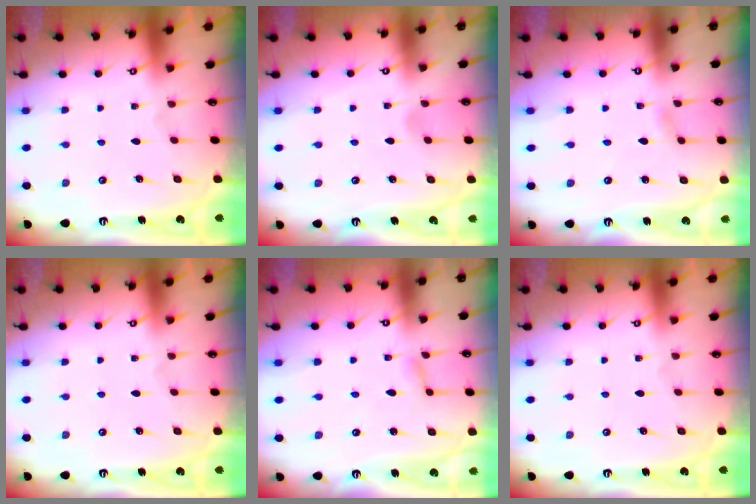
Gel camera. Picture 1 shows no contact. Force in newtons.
{"total": 2.3, "press": 2.3, "slide": 0.3}
{"total": 2.2, "press": 2.2, "slide": 0.3}
{"total": 0.0}
{"total": 1.8, "press": 1.7, "slide": 0.1}
{"total": 0.0}